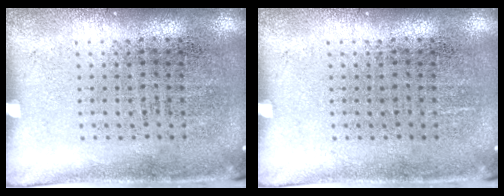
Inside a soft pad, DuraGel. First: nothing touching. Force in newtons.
{"total": 0.0}